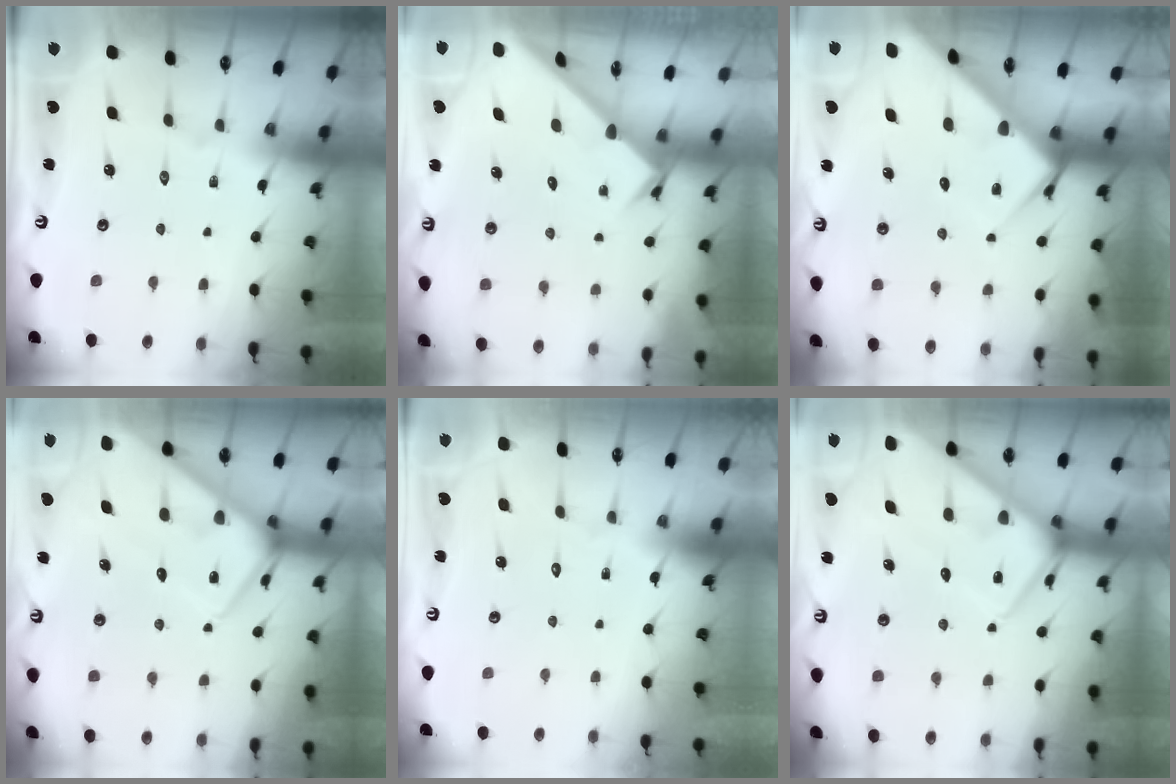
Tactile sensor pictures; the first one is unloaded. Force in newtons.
{"total": 1.9, "press": 1.9, "slide": 0.1}
{"total": 6.2, "press": 6.2, "slide": 0.5}
{"total": 10.0, "press": 10.0, "slide": 0.8}
{"total": 1.6, "press": 1.6, "slide": 0.1}
{"total": 10.0, "press": 10.0, "slide": 0.8}